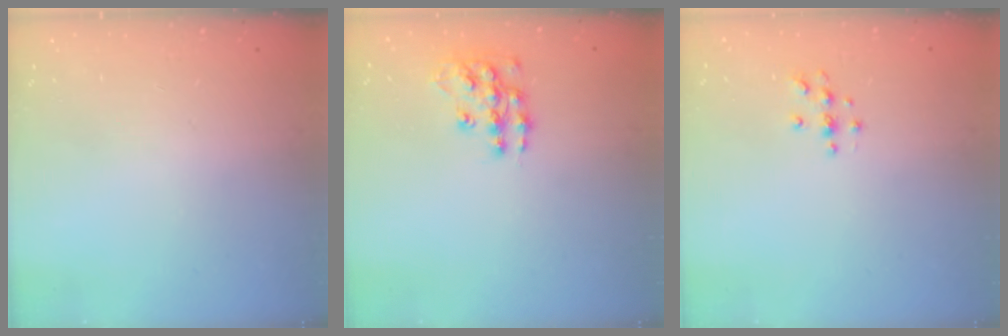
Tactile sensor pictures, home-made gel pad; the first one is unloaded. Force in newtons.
{"total": 11.7, "press": 11.6, "slide": 0.8}
{"total": 4.0, "press": 3.9, "slide": 0.4}